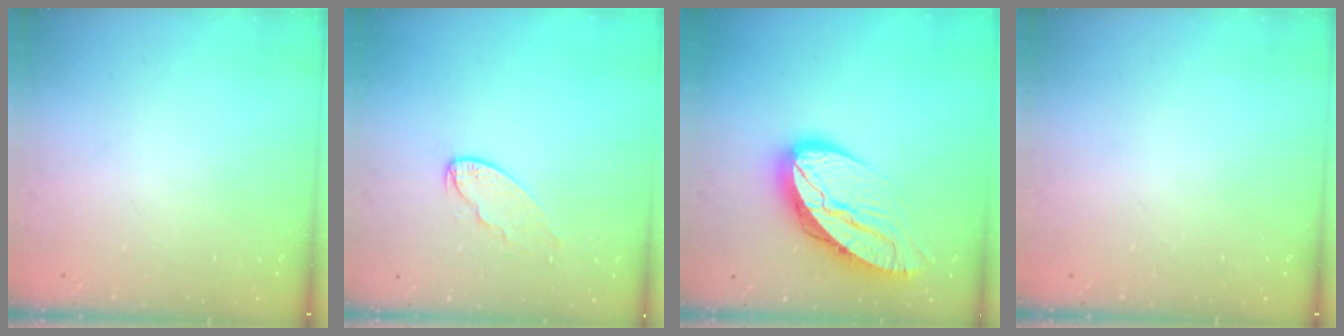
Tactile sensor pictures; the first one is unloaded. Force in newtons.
{"total": 7.4, "press": 7.4, "slide": 0.6}
{"total": 14.8, "press": 14.7, "slide": 1.3}
{"total": 0.0}